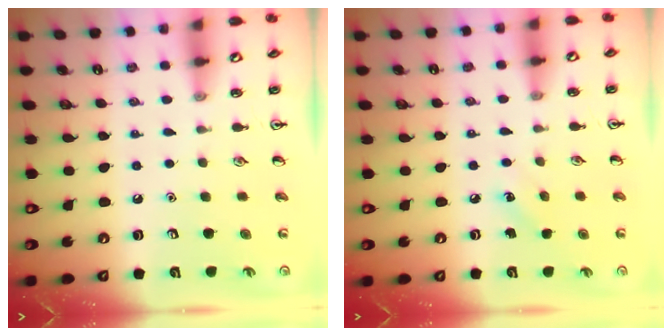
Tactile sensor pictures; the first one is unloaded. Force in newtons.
{"total": 5.3, "press": 5.0, "slide": 1.6}